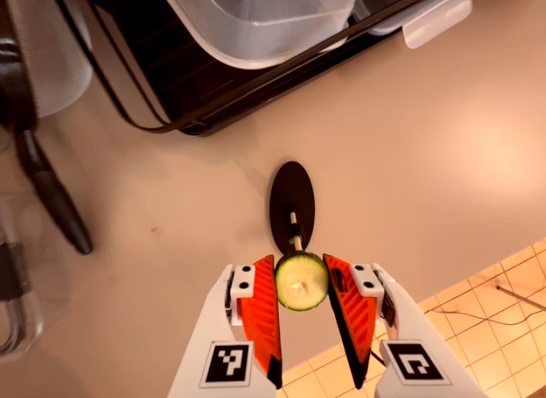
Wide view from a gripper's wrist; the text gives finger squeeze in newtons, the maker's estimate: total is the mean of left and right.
{"total": 7.4, "left": 7.0, "right": 7.8}